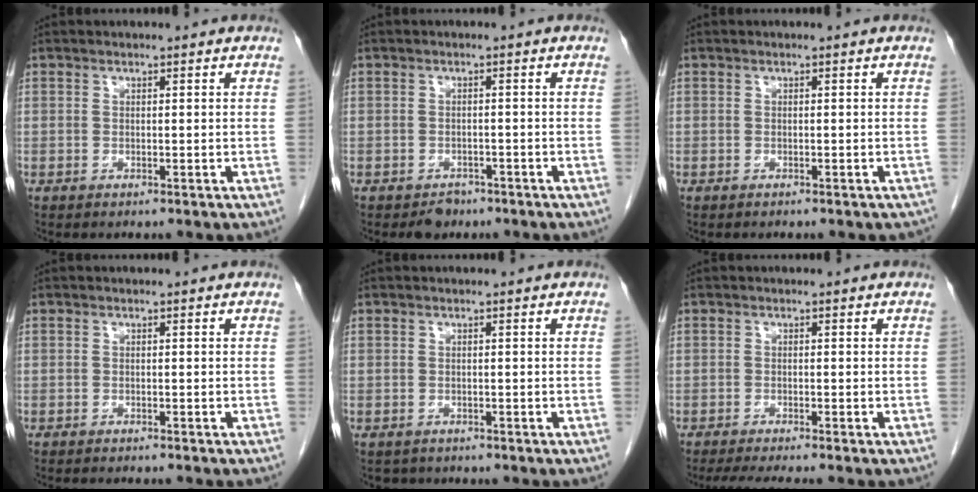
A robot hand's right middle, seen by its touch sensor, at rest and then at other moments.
{"total": 2.0, "force": [-1.5, 1.2, 0.5], "torque": [-0.012, 0.002, -0.019]}
{"total": 2.4, "force": [-2.0, 0.8, 1.0], "torque": [-0.018, -0.003, -0.018]}
{"total": 4.4, "force": [-3.9, 0.7, 1.9], "torque": [-0.021, -0.006, -0.049]}
{"total": 1.8, "force": [-1.6, 0.9, -0.1], "torque": [-0.006, -0.002, -0.024]}
{"total": 5.0, "force": [-4.3, -0.5, 2.5], "torque": [-0.039, -0.017, -0.071]}